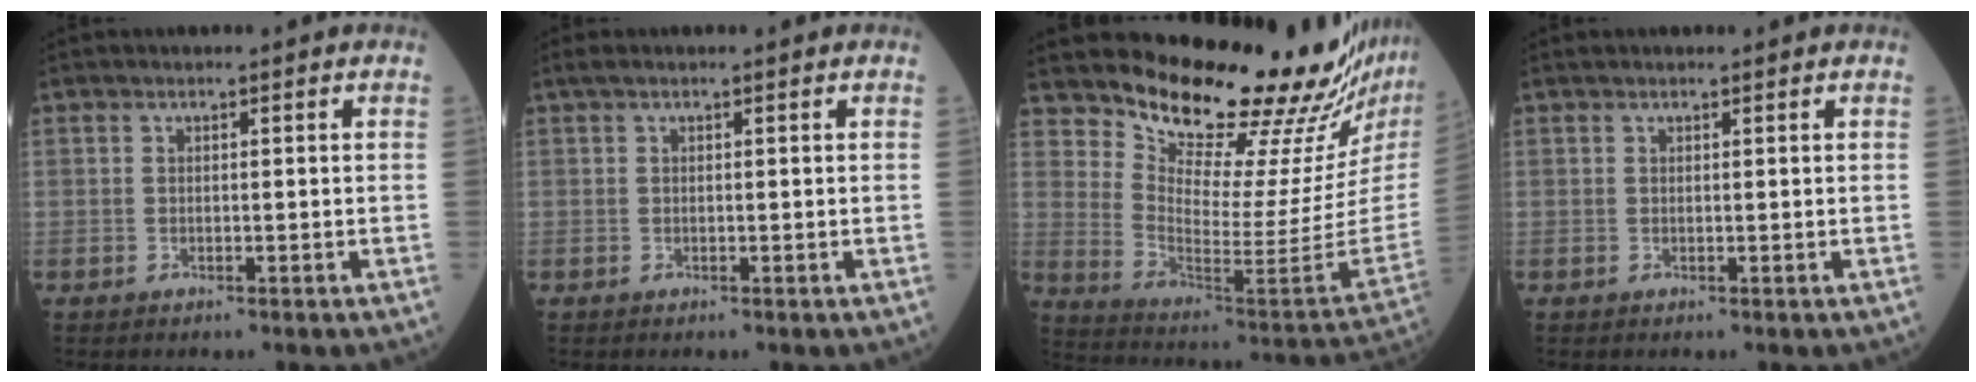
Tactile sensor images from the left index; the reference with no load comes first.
{"total": 1.5, "force": [1.2, 0.0, 1.0], "torque": [-0.022, 0.021, 0.020]}
{"total": 23.7, "force": [21.2, 0.9, 10.5], "torque": [-0.178, -0.138, 0.299]}
{"total": 1.5, "force": [1.4, 0.2, 0.5], "torque": [-0.008, 0.020, 0.023]}